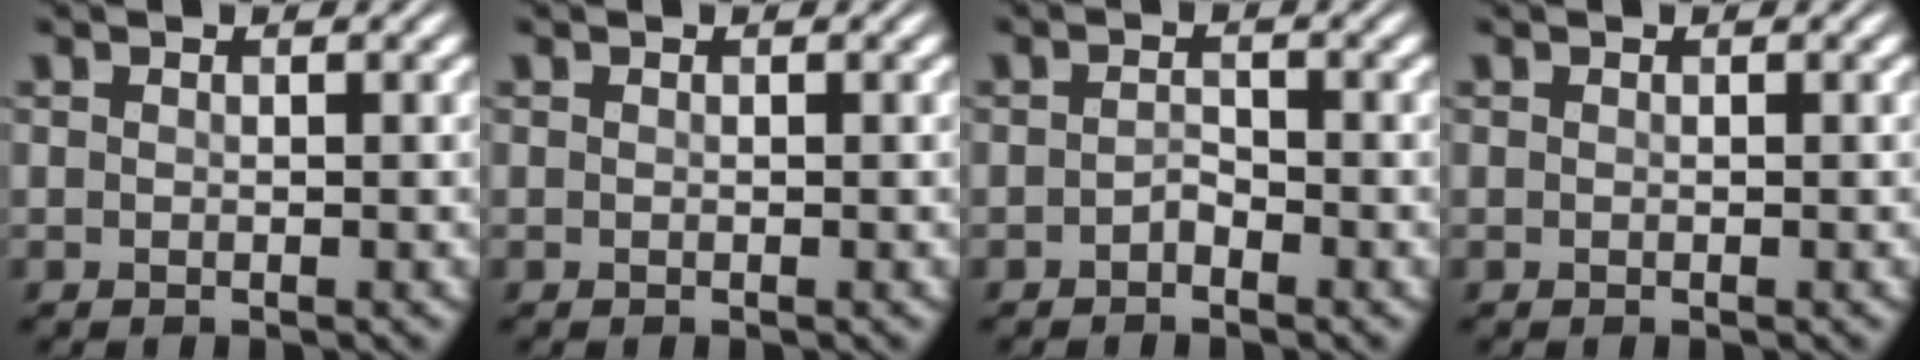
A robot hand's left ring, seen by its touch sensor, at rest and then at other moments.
{"total": 0.0}
{"total": 1.1, "force": [-0.7, 0.5, 0.6], "torque": [-0.013, 0.003, -0.014]}
{"total": 0.0}